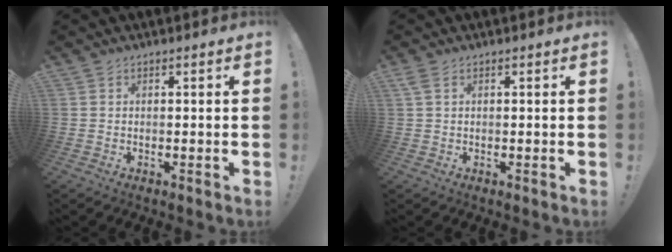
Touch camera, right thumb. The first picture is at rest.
{"total": 1.7, "force": [0.8, 0.6, 1.4], "torque": [-0.029, 0.001, 0.015]}